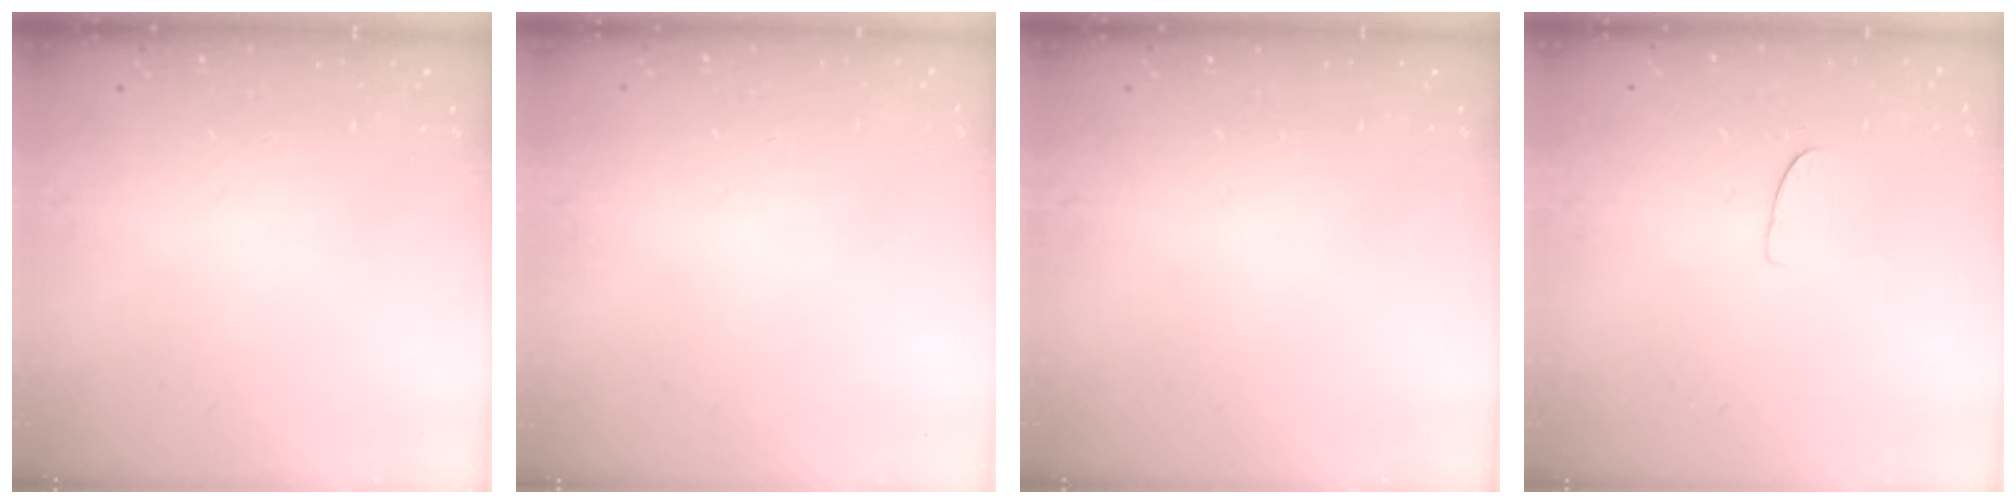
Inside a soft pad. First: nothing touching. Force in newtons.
{"total": 0.0}
{"total": 0.0}
{"total": 5.4, "press": 5.4, "slide": 0.3}